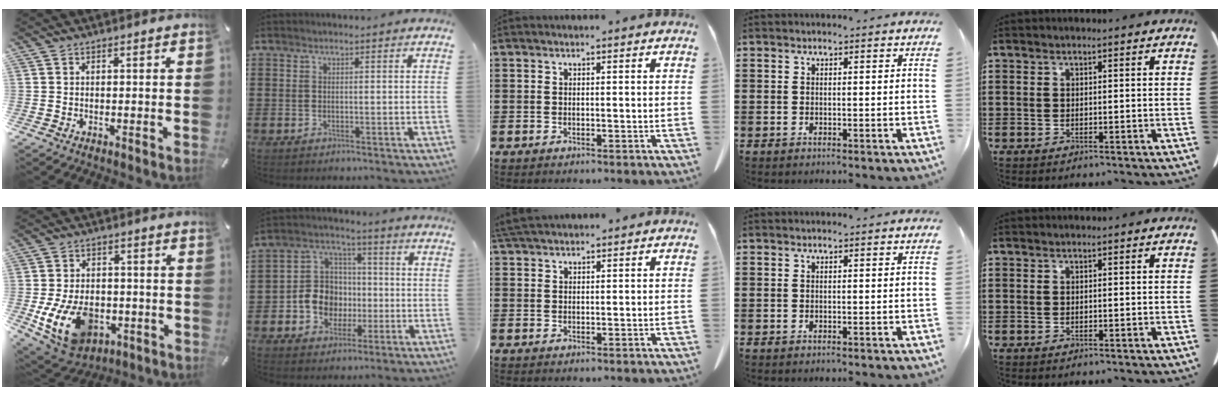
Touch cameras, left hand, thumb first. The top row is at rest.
{"thumb": {"total": 14.5, "force": [-4.2, 10.2, 9.5], "torque": [-0.188, 0.016, -0.069]}, "index": {"total": 8.5, "force": [-1.5, 7.8, 3.0], "torque": [-0.090, 0.010, -0.026]}, "middle": {"total": 2.7, "force": [2.4, 0.5, 1.0], "torque": [-0.027, -0.002, 0.049]}}